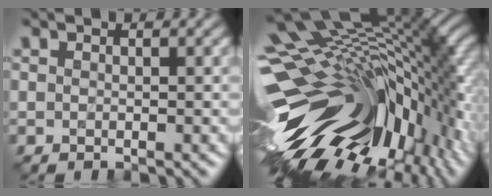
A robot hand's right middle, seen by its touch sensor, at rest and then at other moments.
{"total": 17.7, "force": [-1.8, 8.2, 15.6], "torque": [-0.270, -0.027, -0.027]}